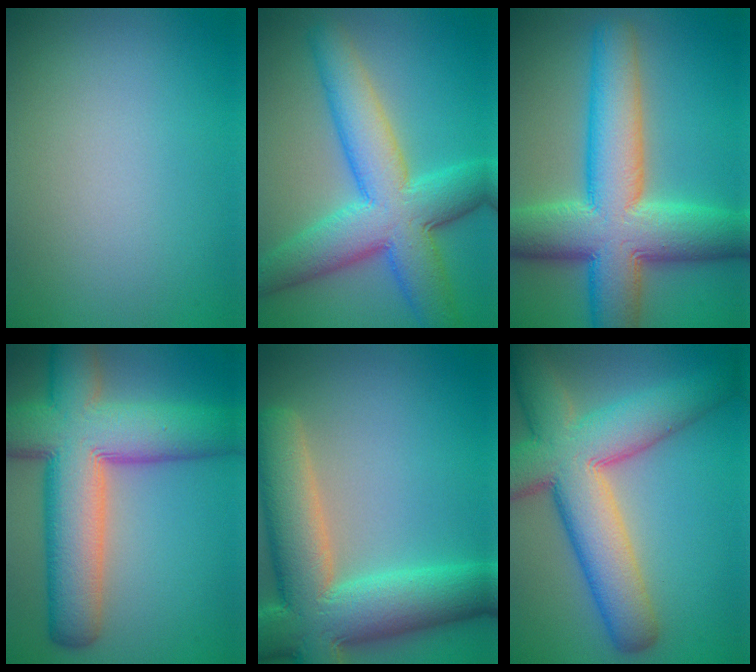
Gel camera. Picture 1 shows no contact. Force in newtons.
{"total": 9.8, "press": 9.8, "slide": 0.1}
{"total": 12.3, "press": 12.3, "slide": 0.4}
{"total": 13.1, "press": 13.1, "slide": 0.7}
{"total": 12.0, "press": 11.9, "slide": 1.0}
{"total": 11.1, "press": 11.1, "slide": 0.9}